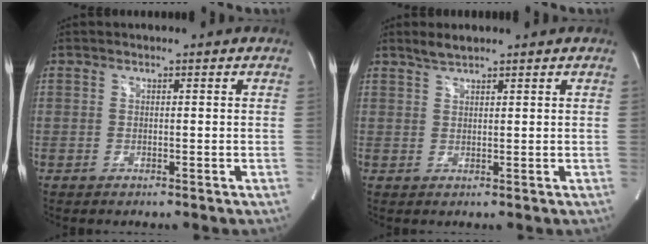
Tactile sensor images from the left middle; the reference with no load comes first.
{"total": 2.1, "force": [1.9, 0.2, 0.9], "torque": [-0.023, 0.006, 0.038]}